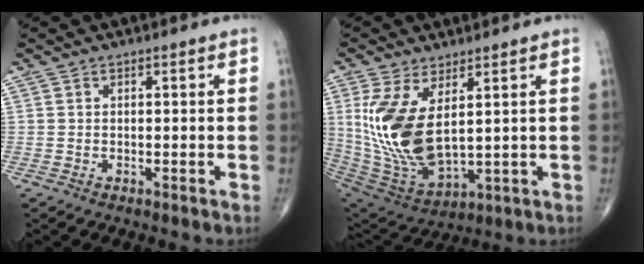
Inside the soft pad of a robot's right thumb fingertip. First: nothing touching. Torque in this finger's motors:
{"motor_torque": [-0.75, 1.48, 1.18, 0.88, 0.21]}